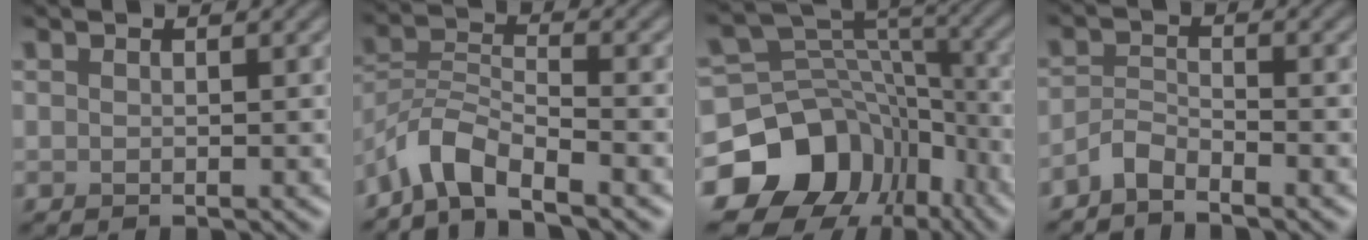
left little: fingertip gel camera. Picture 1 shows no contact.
{"total": 4.9, "force": [-4.0, 1.5, 2.5], "torque": [-0.041, 0.003, -0.086]}
{"total": 15.8, "force": [-8.6, 12.2, 5.4], "torque": [-0.125, -0.011, -0.126]}
{"total": 2.1, "force": [-1.9, 0.4, 0.8], "torque": [-0.018, 0.003, -0.046]}